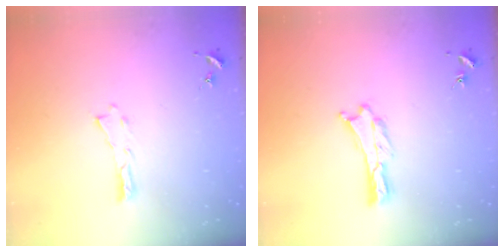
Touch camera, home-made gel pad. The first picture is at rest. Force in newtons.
{"total": 0.0}